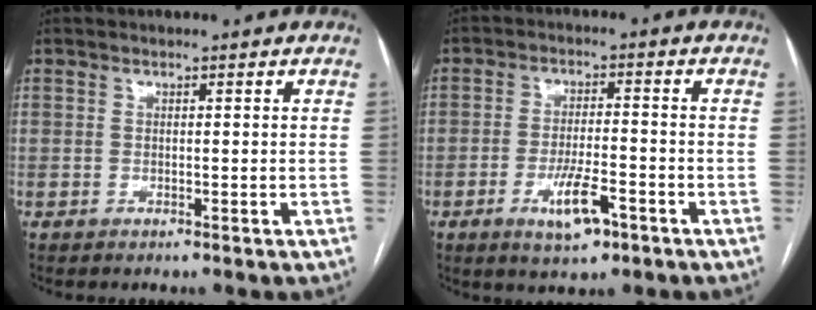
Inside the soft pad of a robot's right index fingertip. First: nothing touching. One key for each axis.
{"total": 6.6, "fx": -3.3, "fy": 1.7, "fz": 5.4, "tx": -0.101, "ty": -0.006, "tz": -0.052}